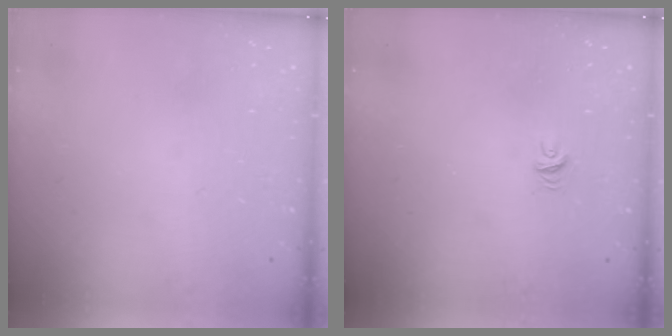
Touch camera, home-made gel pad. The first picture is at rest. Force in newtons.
{"total": 4.5, "press": 4.4, "slide": 0.5}